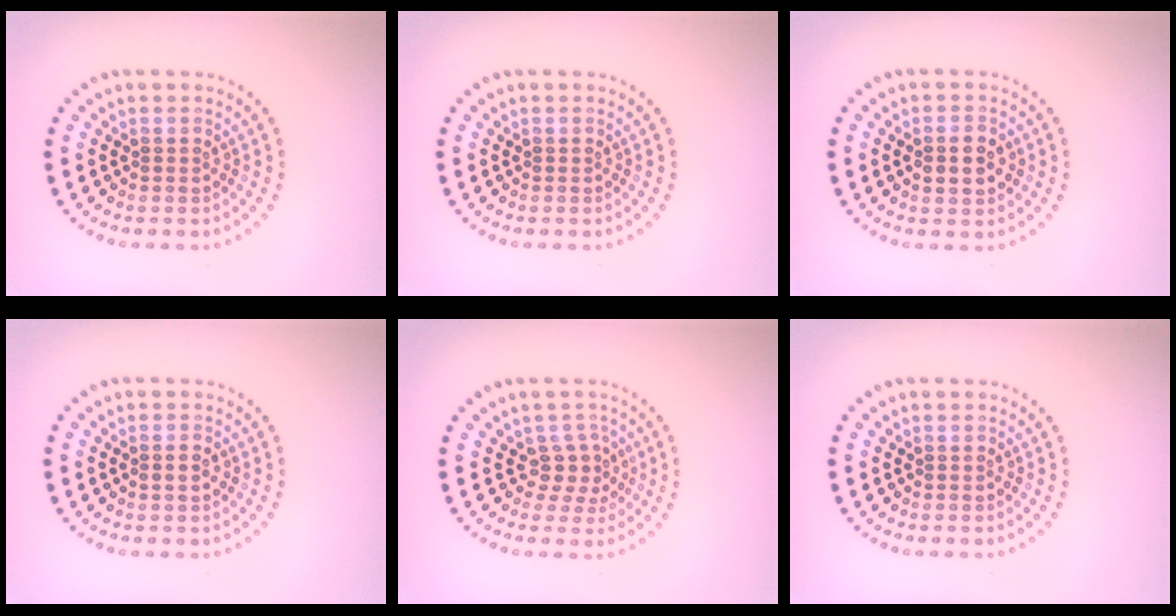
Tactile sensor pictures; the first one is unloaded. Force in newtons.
{"total": 0.0}
{"total": 2.9, "press": 2.9, "slide": 0.1}
{"total": 1.0, "press": 0.9, "slide": 0.3}
{"total": 2.1, "press": 1.6, "slide": 1.4}
{"total": 0.0}